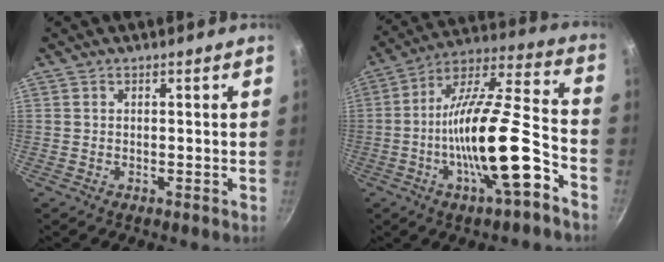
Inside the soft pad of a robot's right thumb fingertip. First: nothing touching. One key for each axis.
{"total": 20.7, "fx": -7.7, "fy": 5.6, "fz": 18.3, "tx": -0.295, "ty": 0.045, "tz": -0.137}